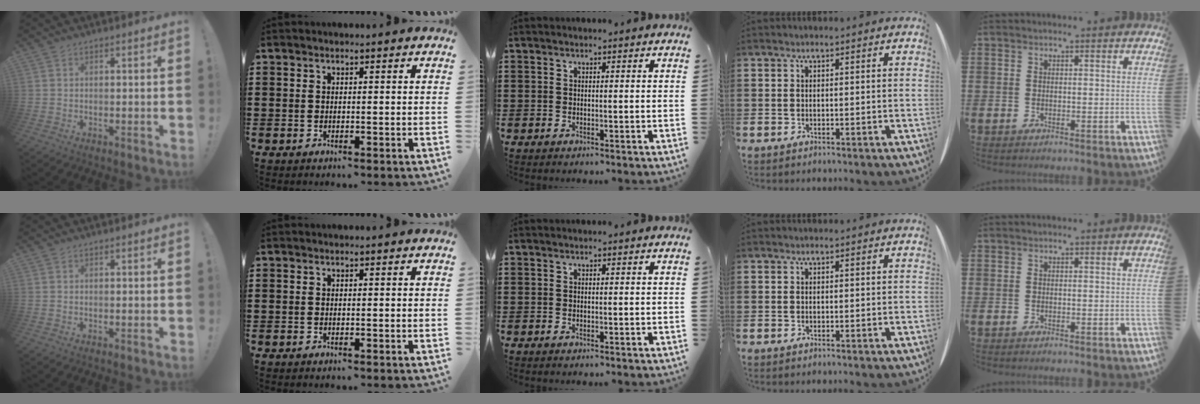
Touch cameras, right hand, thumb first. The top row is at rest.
{}